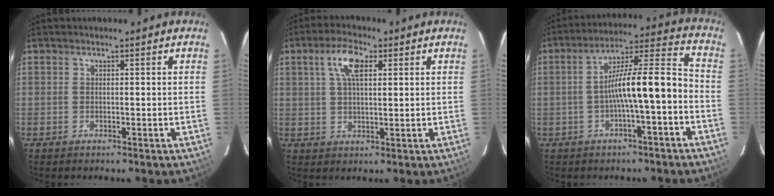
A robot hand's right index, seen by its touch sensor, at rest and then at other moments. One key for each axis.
{"total": 6.6, "fx": 2.7, "fy": 2.6, "fz": 5.4, "tx": -0.099, "ty": 0.014, "tz": 0.049}
{"total": 11.4, "fx": -3.4, "fy": 1.2, "fz": 10.8, "tx": -0.176, "ty": 0.028, "tz": -0.048}